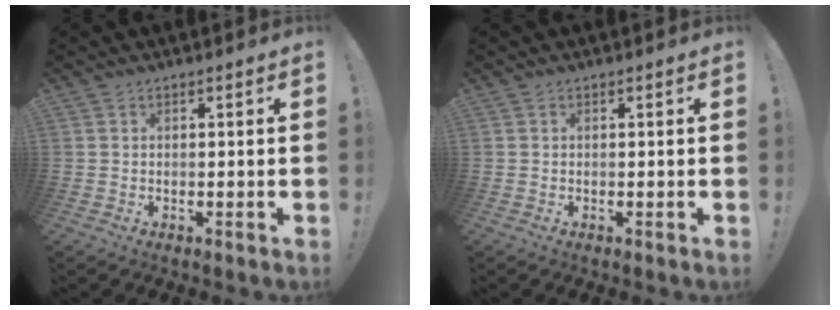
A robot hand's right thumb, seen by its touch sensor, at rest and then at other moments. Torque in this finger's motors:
{"motor_torque": [0.04, -0.09, 0.02, -0.03, -0.04]}